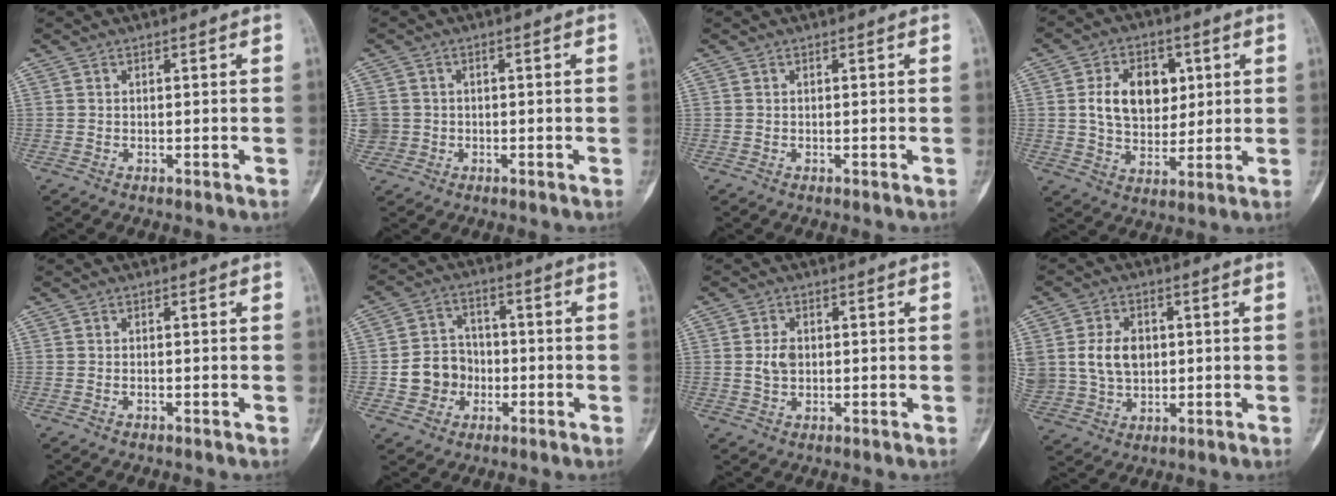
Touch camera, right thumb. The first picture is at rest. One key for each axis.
{"total": 4.6, "fx": -0.1, "fy": 4.4, "fz": 1.1, "tx": -0.015, "ty": 0.017, "tz": 0.004}
{"total": 0.0}
{"total": 12.2, "fx": 2.6, "fy": 8.6, "fz": 8.3, "tx": -0.101, "ty": -0.006, "tz": 0.049}
{"total": 0.5, "fx": -0.3, "fy": 0.3, "fz": 0.4, "tx": -0.010, "ty": 0.004, "tz": -0.004}
{"total": 8.5, "fx": -1.9, "fy": 7.6, "fz": 3.1, "tx": -0.022, "ty": 0.023, "tz": -0.035}
{"total": 3.4, "fx": 0.2, "fy": 2.4, "fz": 2.5, "tx": -0.038, "ty": 0.004, "tz": 0.002}
{"total": 11.7, "fx": 1.5, "fy": 9.0, "fz": 7.3, "tx": -0.130, "ty": 0.002, "tz": 0.041}